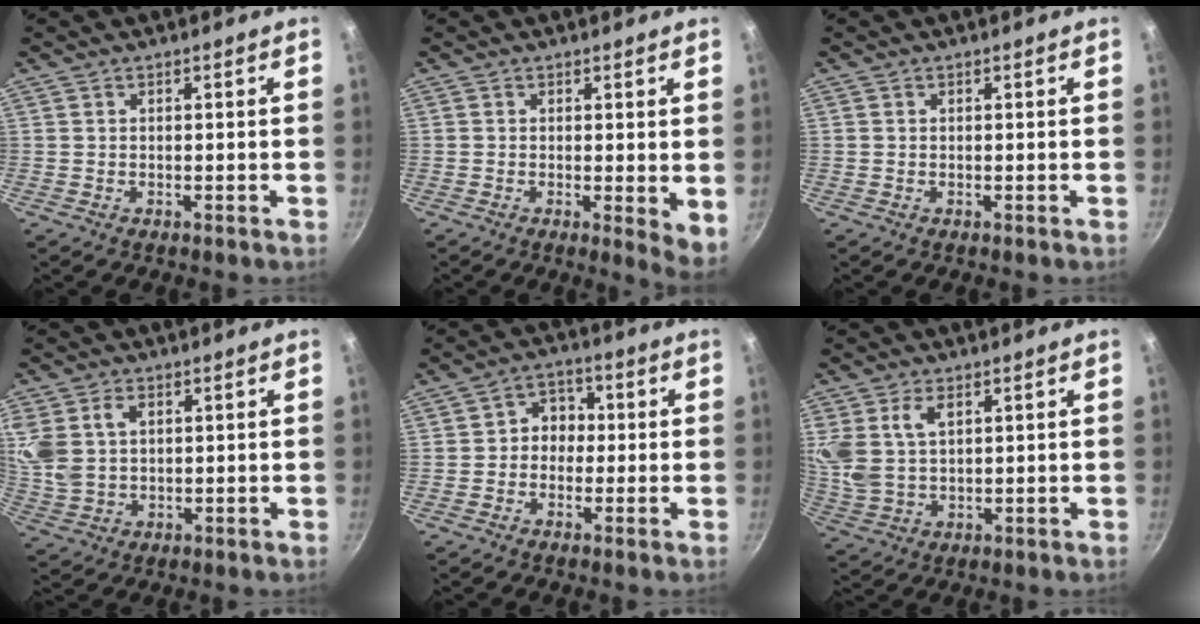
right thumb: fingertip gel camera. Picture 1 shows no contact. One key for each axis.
{"total": 4.5, "fx": 0.2, "fy": 1.4, "fz": 4.3, "tx": -0.056, "ty": -0.015, "tz": 0.001}
{"total": 0.0}
{"total": 9.8, "fx": 2.8, "fy": 7.0, "fz": 6.3, "tx": -0.126, "ty": -0.005, "tz": 0.059}
{"total": 5.8, "fx": -0.3, "fy": 5.0, "fz": 2.9, "tx": -0.001, "ty": 0.017, "tz": -0.016}
{"total": 8.7, "fx": 3.2, "fy": 5.4, "fz": 6.0, "tx": -0.117, "ty": -0.015, "tz": 0.070}